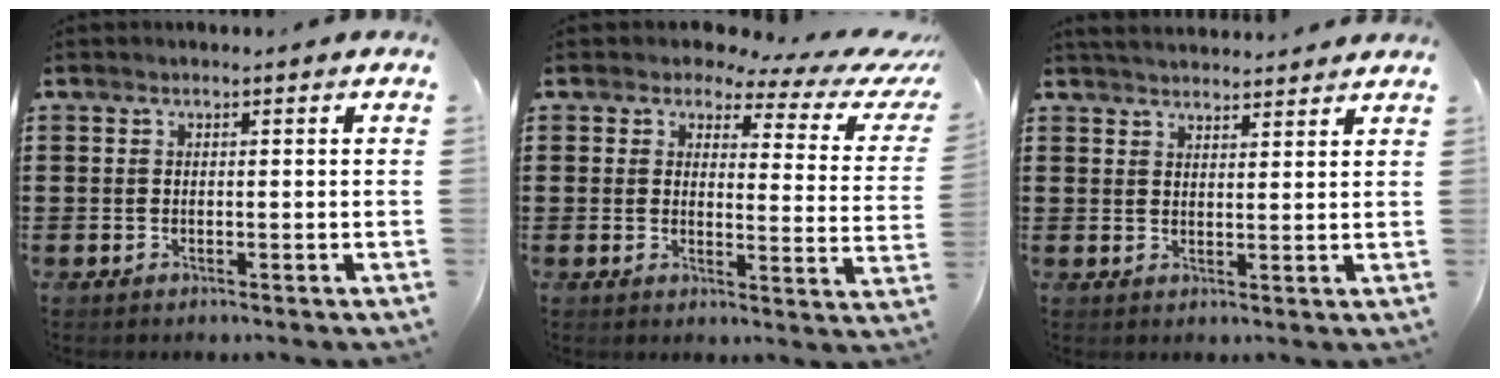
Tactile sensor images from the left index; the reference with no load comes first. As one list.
[{"total": 3.7, "force": [2.4, 1.7, 2.2], "torque": [-0.052, -0.014, 0.035]}, {"total": 3.1, "force": [3.1, 0.0, 0.1], "torque": [-0.011, -0.007, 0.058]}]